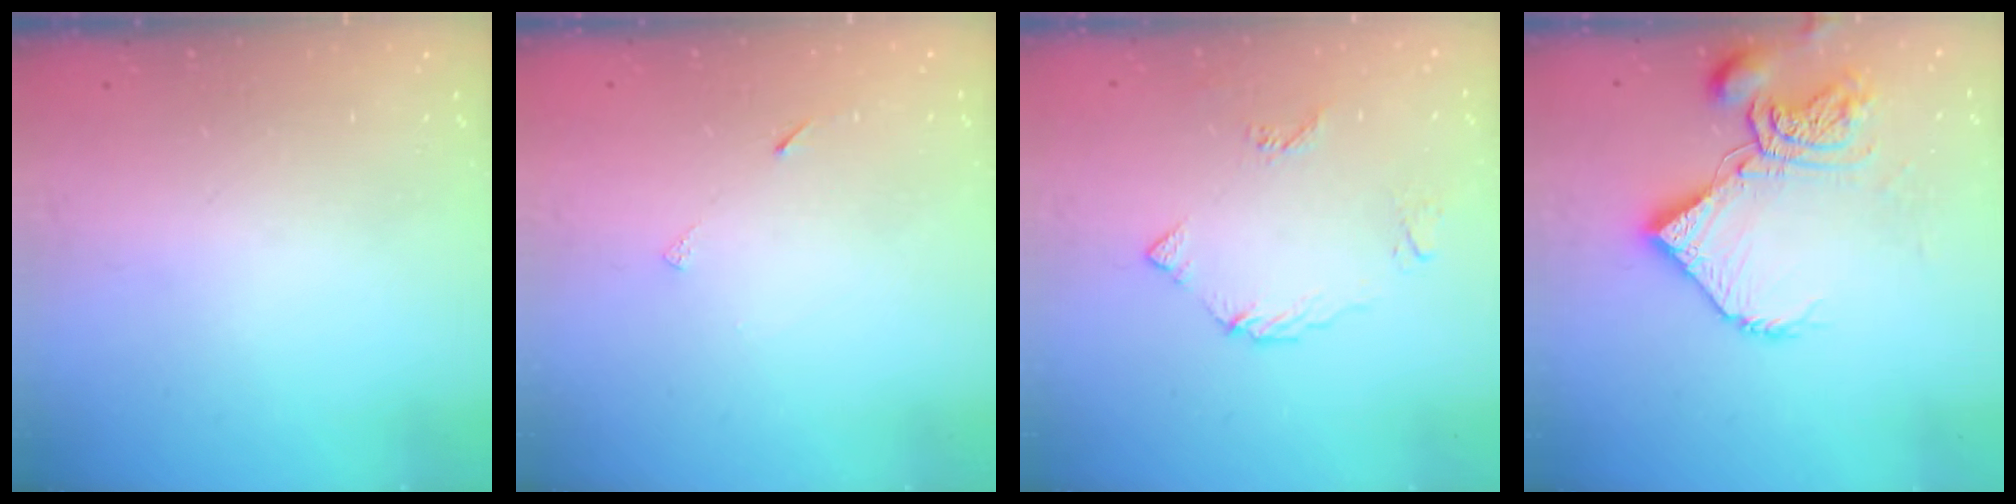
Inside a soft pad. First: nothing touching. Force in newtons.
{"total": 3.9, "press": 3.8, "slide": 0.6}
{"total": 5.5, "press": 5.5, "slide": 0.4}
{"total": 12.2, "press": 12.1, "slide": 1.5}